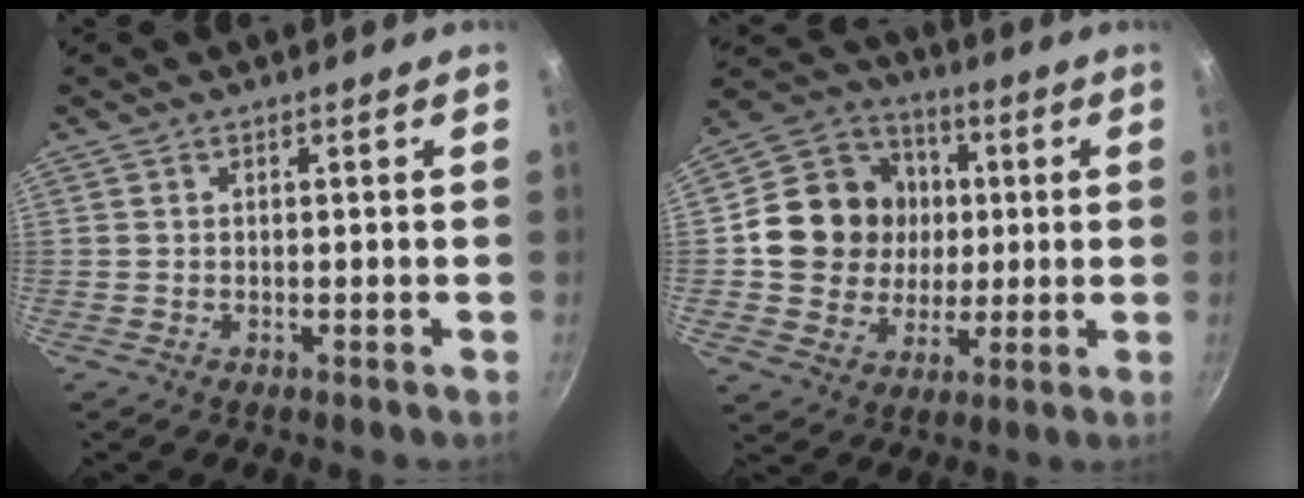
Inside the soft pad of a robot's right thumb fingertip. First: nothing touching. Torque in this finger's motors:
{"motor_torque": [0.63, 2.87, 1.09, -0.63, 0.11]}